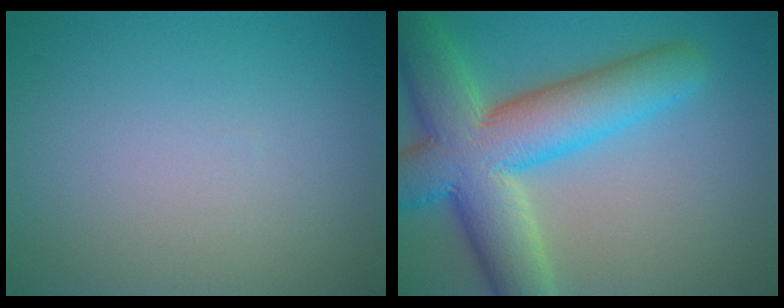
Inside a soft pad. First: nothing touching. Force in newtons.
{"total": 11.4, "press": 11.4, "slide": 0.7}